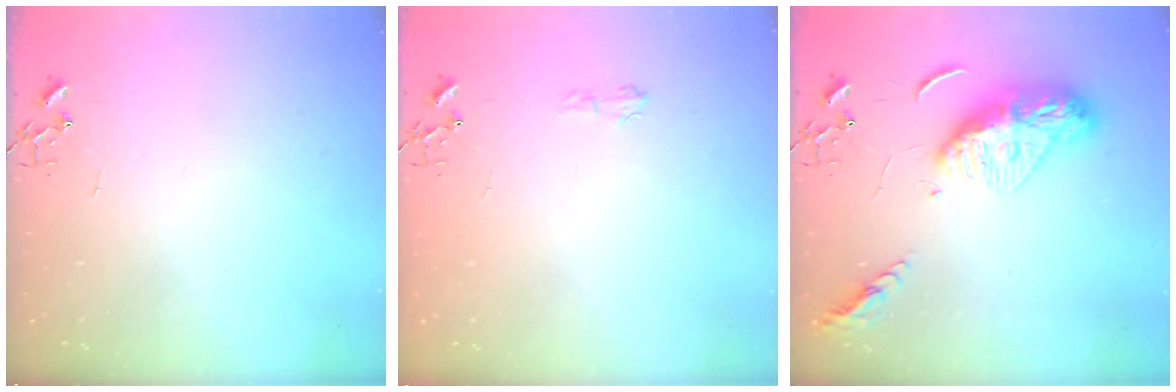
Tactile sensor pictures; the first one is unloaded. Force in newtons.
{"total": 5.0, "press": 5.0, "slide": 0.6}
{"total": 15.4, "press": 15.3, "slide": 1.2}